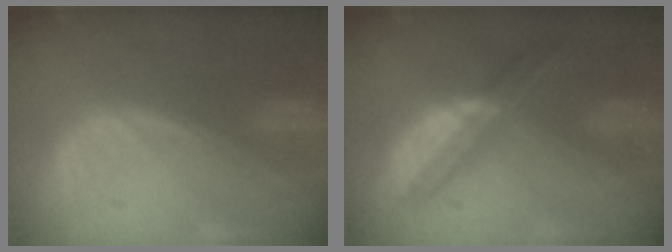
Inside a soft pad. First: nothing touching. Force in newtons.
{"total": 5.7, "press": 5.3, "slide": 1.9}